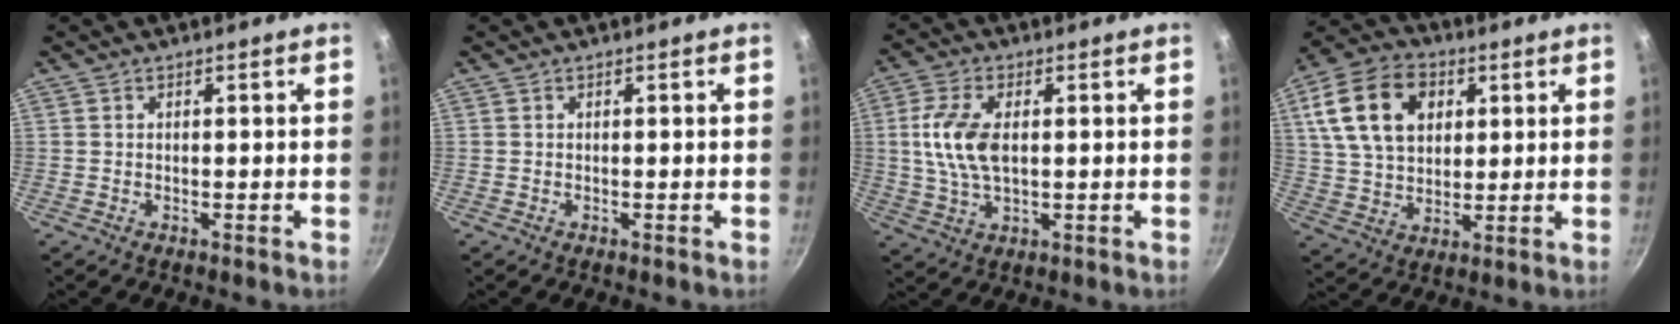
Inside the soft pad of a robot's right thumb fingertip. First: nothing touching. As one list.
[{"total": 0.0}, {"total": 9.8, "force": [1.1, 5.3, 8.2], "torque": [-0.164, 0.004, 0.020]}, {"total": 16.8, "force": [5.4, 11.6, 10.9], "torque": [-0.181, 0.003, 0.093]}]